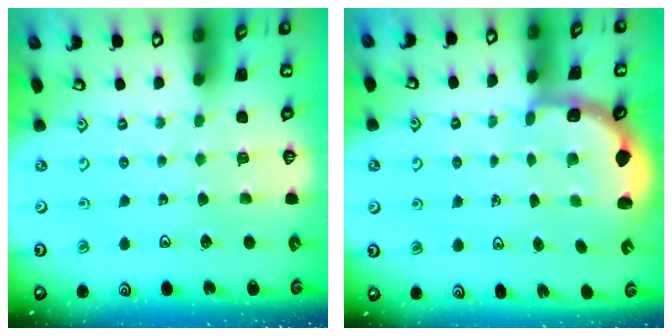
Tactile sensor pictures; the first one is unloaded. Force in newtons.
{"total": 2.8, "press": 2.3, "slide": 1.7}